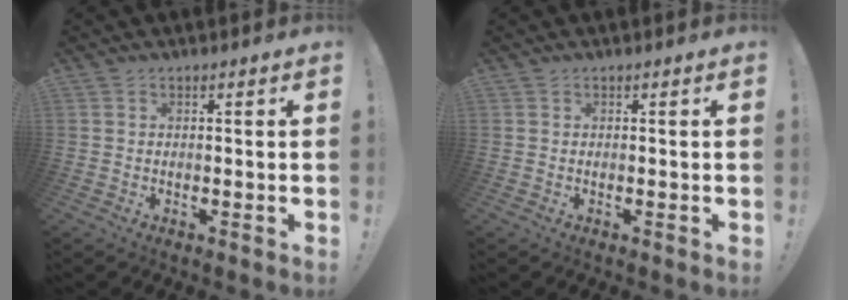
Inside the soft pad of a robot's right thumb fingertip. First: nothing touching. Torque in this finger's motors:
{"motor_torque": [0.00, 0.00, 0.02, -0.02, 0.00]}